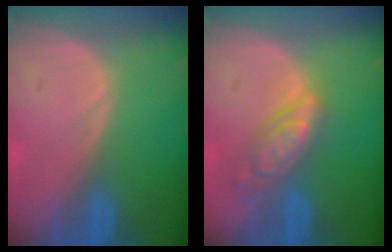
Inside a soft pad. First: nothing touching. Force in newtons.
{"total": 6.2, "press": 5.5, "slide": 2.9}